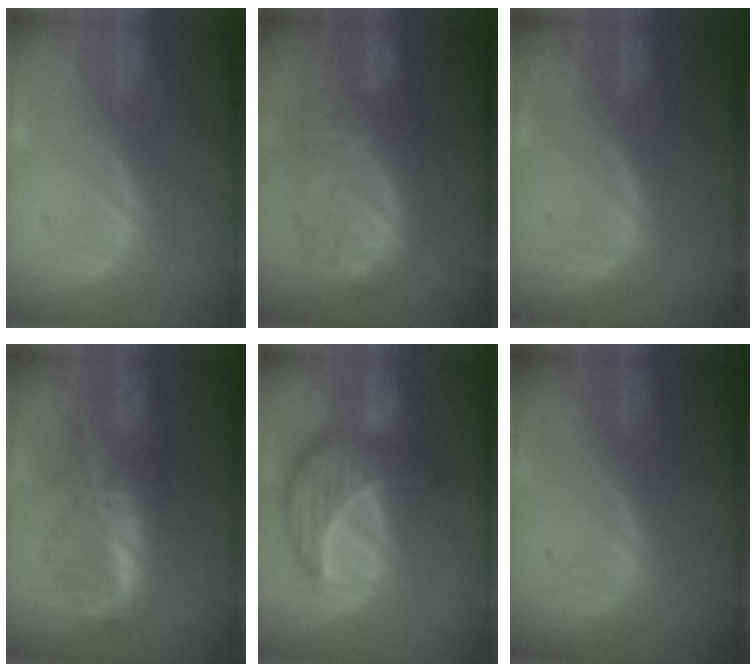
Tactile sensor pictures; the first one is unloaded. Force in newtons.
{"total": 11.0, "press": 9.5, "slide": 5.5}
{"total": 0.0}
{"total": 6.3, "press": 6.3, "slide": 0.1}
{"total": 9.7, "press": 9.7, "slide": 0.7}
{"total": 0.0}